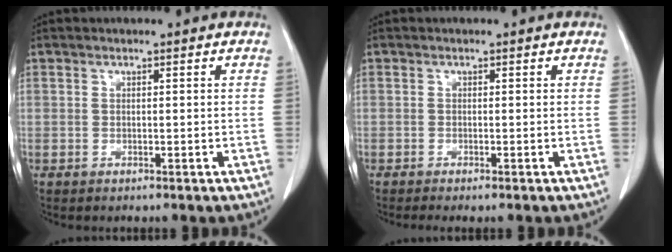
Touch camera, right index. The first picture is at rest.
{"total": 1.6, "force": [-1.3, 0.0, 0.9], "torque": [-0.012, -0.004, -0.019]}